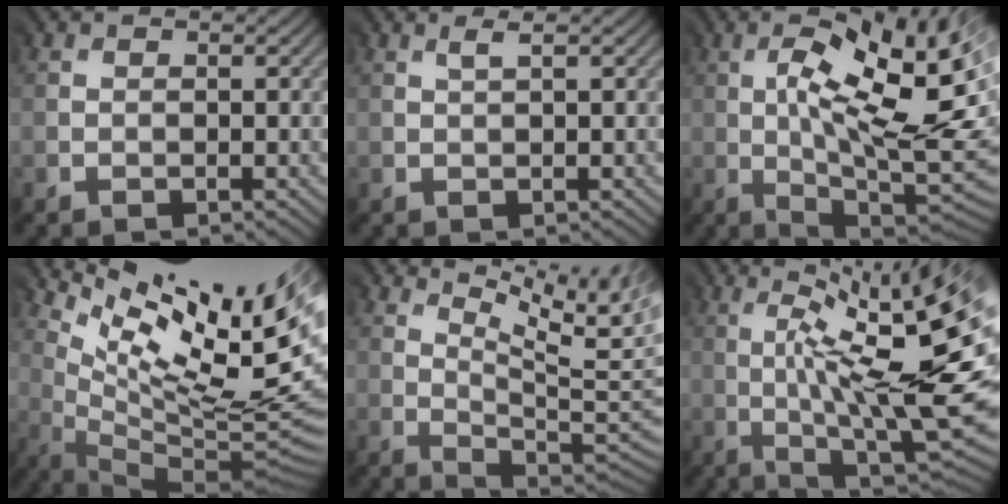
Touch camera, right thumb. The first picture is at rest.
{"total": 0.8, "force": [0.4, -0.1, 0.7], "torque": [-0.010, 0.001, 0.014]}
{"total": 16.6, "force": [1.7, 5.8, 15.4], "torque": [-0.221, 0.013, 0.027]}
{"total": 16.8, "force": [7.9, 5.1, 13.9], "torque": [-0.196, 0.010, 0.142]}
{"total": 11.0, "force": [5.1, 3.1, 9.3], "torque": [-0.141, 0.010, 0.085]}
{"total": 15.4, "force": [0.1, 2.3, 15.3], "torque": [-0.232, 0.007, 0.036]}